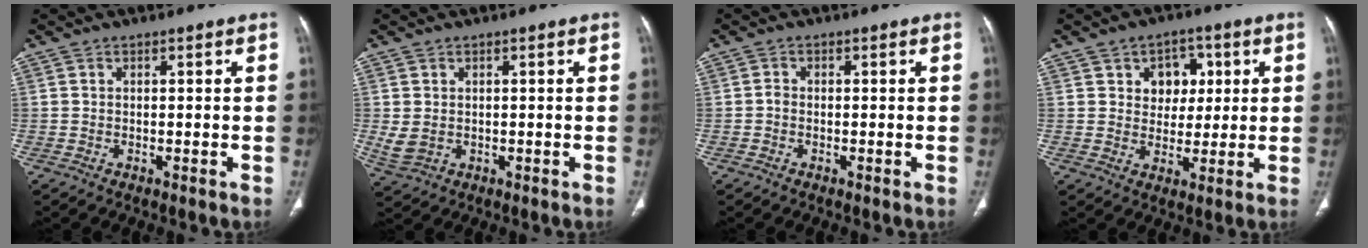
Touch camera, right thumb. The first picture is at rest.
{"total": 3.7, "force": [0.1, 2.9, 2.2], "torque": [-0.052, -0.004, 0.014]}
{"total": 0.9, "force": [-0.3, 0.7, 0.5], "torque": [-0.009, 0.001, -0.011]}
{"total": 7.4, "force": [2.3, 5.8, 3.9], "torque": [-0.014, -0.004, 0.032]}